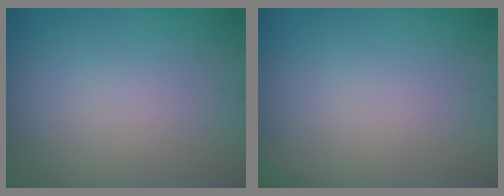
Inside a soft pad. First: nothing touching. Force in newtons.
{"total": 0.0}